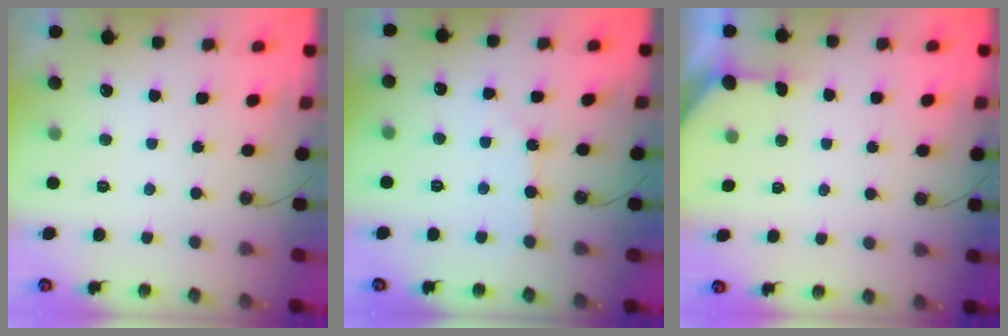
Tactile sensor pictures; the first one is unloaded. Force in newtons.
{"total": 2.6, "press": 2.5, "slide": 0.4}
{"total": 2.7, "press": 2.7, "slide": 0.3}